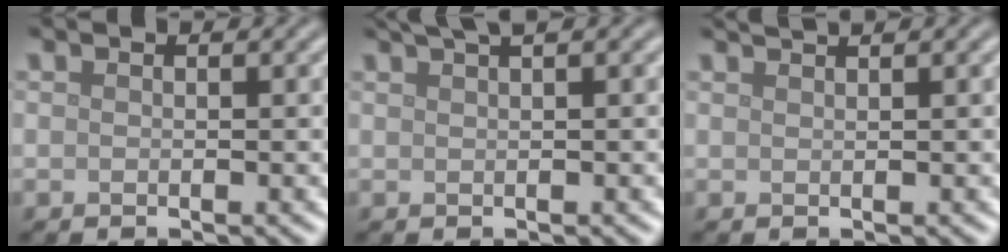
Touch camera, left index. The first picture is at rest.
{"total": 2.7, "force": [1.9, 0.6, 1.8], "torque": [-0.018, 0.006, 0.025]}
{"total": 1.6, "force": [1.3, 0.3, 0.8], "torque": [-0.006, 0.002, 0.013]}